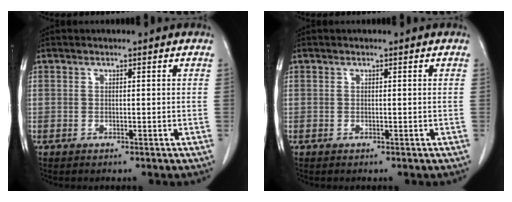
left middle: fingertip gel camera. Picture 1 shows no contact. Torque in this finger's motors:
{"motor_torque": [-0.05, -0.04, 0.02, 0.00]}